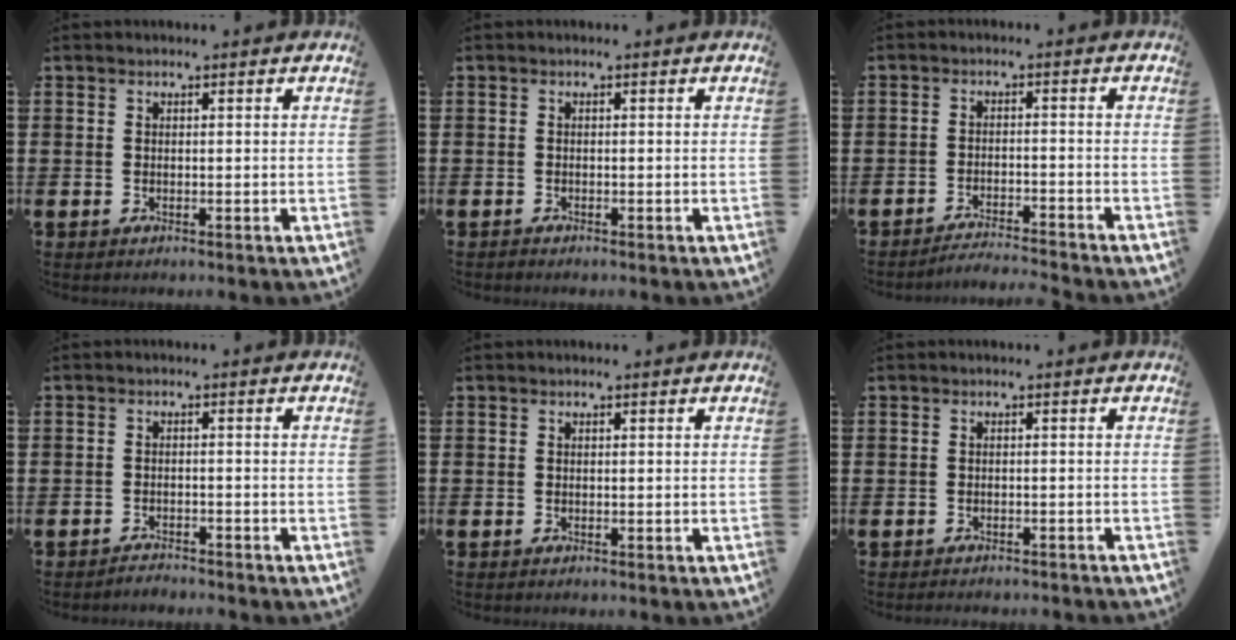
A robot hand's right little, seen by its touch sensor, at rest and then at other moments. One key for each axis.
{"total": 0.0}
{"total": 2.5, "fx": -2.4, "fy": -0.3, "fz": 0.2, "tx": -0.006, "ty": 0.002, "tz": -0.051}
{"total": 1.6, "fx": -1.6, "fy": -0.1, "fz": -0.2, "tx": -0.001, "ty": 0.005, "tz": -0.034}
{"total": 0.0}
{"total": 0.8, "fx": -0.8, "fy": 0.0, "fz": 0.1, "tx": -0.002, "ty": -0.001, "tz": -0.017}